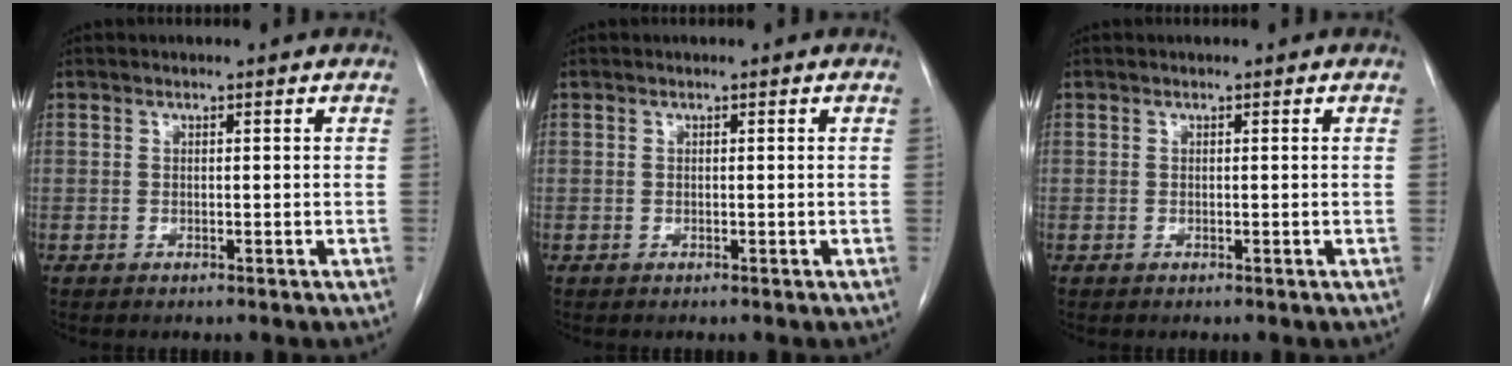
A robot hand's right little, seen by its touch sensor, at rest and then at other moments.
{"total": 0.0}
{"total": 0.0}